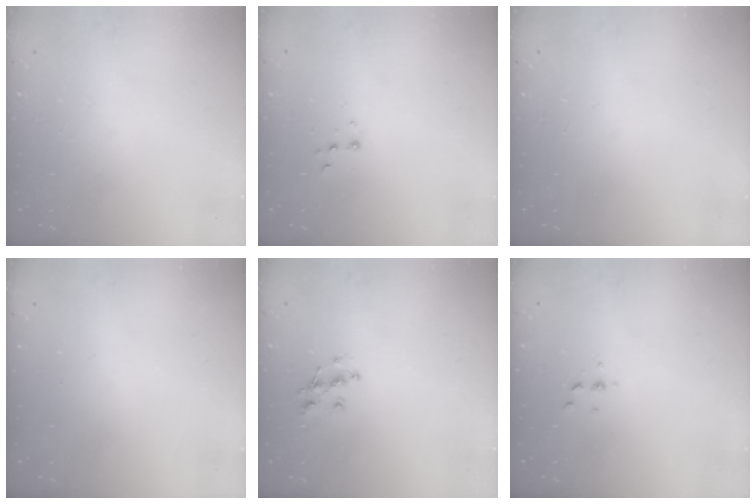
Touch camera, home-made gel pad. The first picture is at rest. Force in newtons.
{"total": 4.7, "press": 4.6, "slide": 0.8}
{"total": 0.0}
{"total": 0.0}
{"total": 7.8, "press": 7.7, "slide": 0.5}
{"total": 2.6, "press": 2.6, "slide": 0.3}